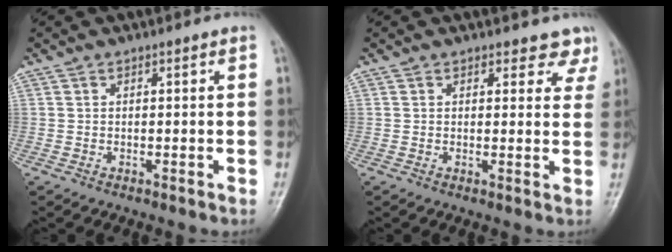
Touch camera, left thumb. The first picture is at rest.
{"total": 4.4, "force": [3.6, 2.3, 0.8], "torque": [0.025, -0.021, 0.027]}